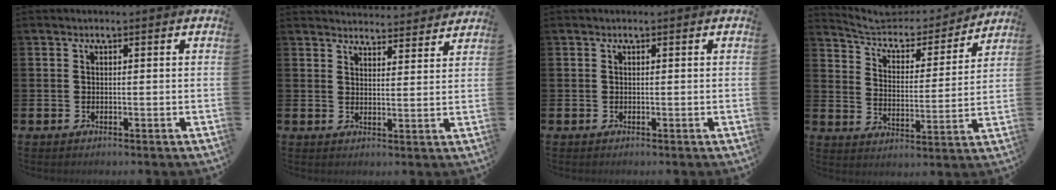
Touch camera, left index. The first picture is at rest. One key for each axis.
{"total": 4.2, "fx": 4.2, "fy": 0.3, "fz": -0.1, "tx": 0.007, "ty": -0.034, "tz": 0.073}
{"total": 0.0}
{"total": 6.9, "fx": 6.4, "fy": 2.3, "fz": 1.5, "tx": -0.061, "ty": -0.051, "tz": 0.105}